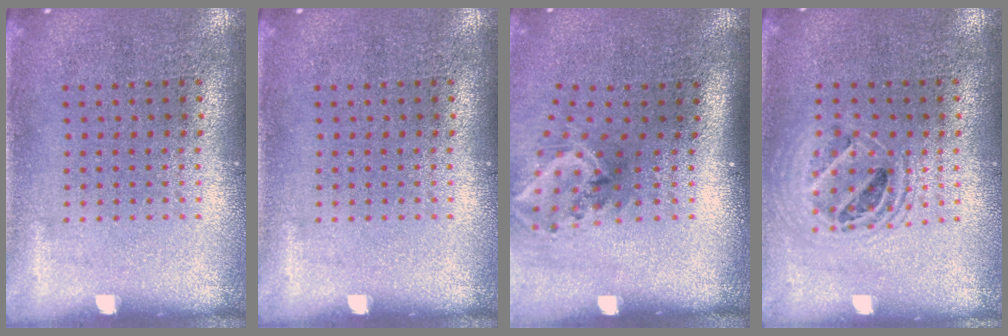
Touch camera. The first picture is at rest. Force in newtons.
{"total": 0.0}
{"total": 2.1, "press": 1.4, "slide": 1.5}
{"total": 1.5, "press": 1.3, "slide": 0.7}